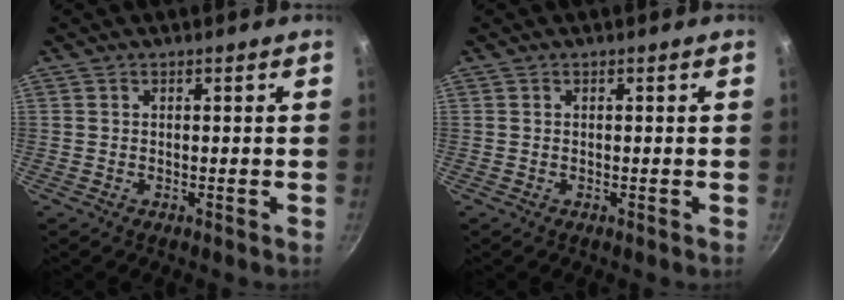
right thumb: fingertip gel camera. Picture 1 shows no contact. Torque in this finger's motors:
{"motor_torque": [-0.20, 0.12, -0.20, 0.09, 0.00]}